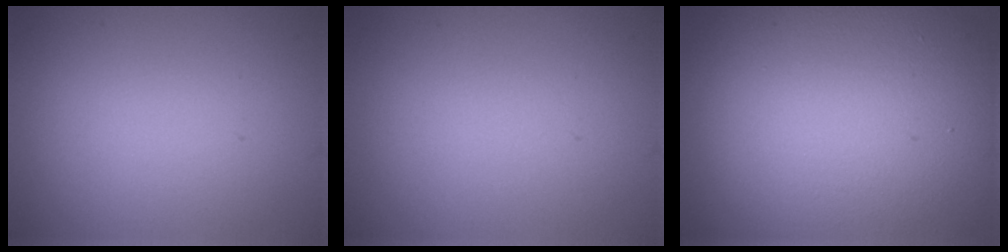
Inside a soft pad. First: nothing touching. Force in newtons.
{"total": 0.0}
{"total": 16.8, "press": 16.8, "slide": 0.8}